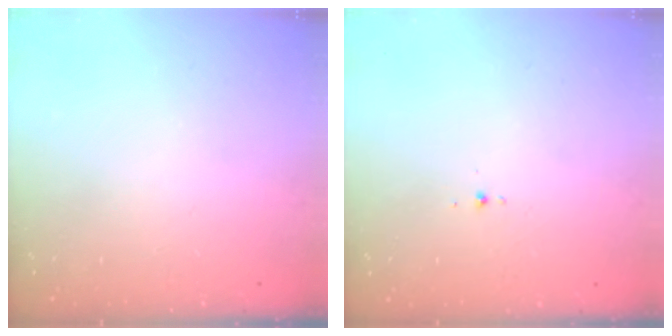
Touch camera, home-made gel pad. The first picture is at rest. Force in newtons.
{"total": 1.9, "press": 1.8, "slide": 0.7}